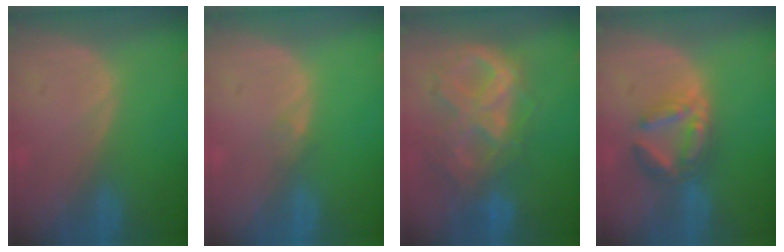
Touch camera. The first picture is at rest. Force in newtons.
{"total": 0.8, "press": 0.8, "slide": 0.0}
{"total": 10.6, "press": 9.0, "slide": 5.7}
{"total": 6.5, "press": 5.9, "slide": 2.8}